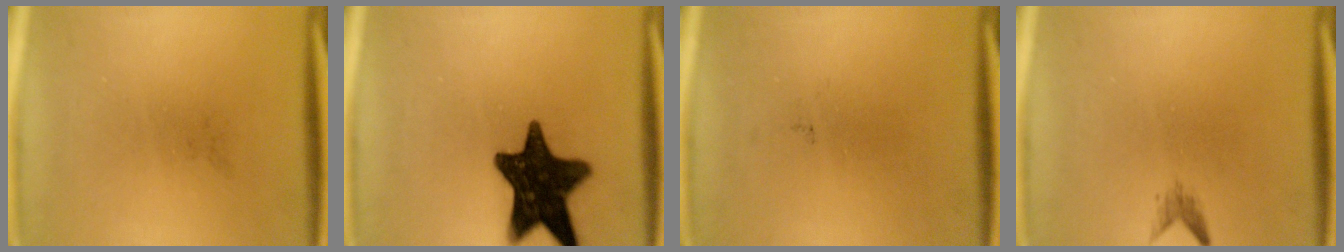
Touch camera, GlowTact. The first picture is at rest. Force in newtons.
{"total": 16.0}
{"total": 0.0}
{"total": 1.1}